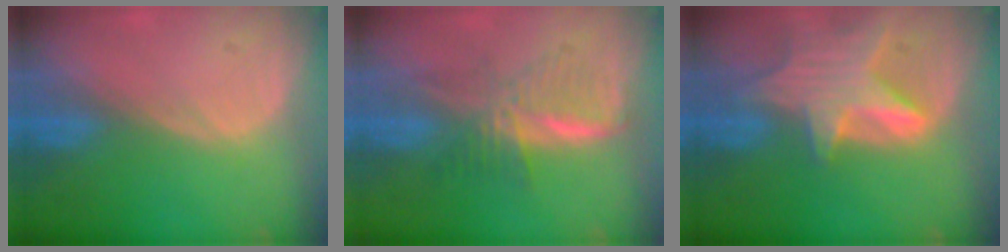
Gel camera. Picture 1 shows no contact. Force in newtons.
{"total": 5.9, "press": 5.8, "slide": 1.1}
{"total": 8.5, "press": 7.5, "slide": 3.9}